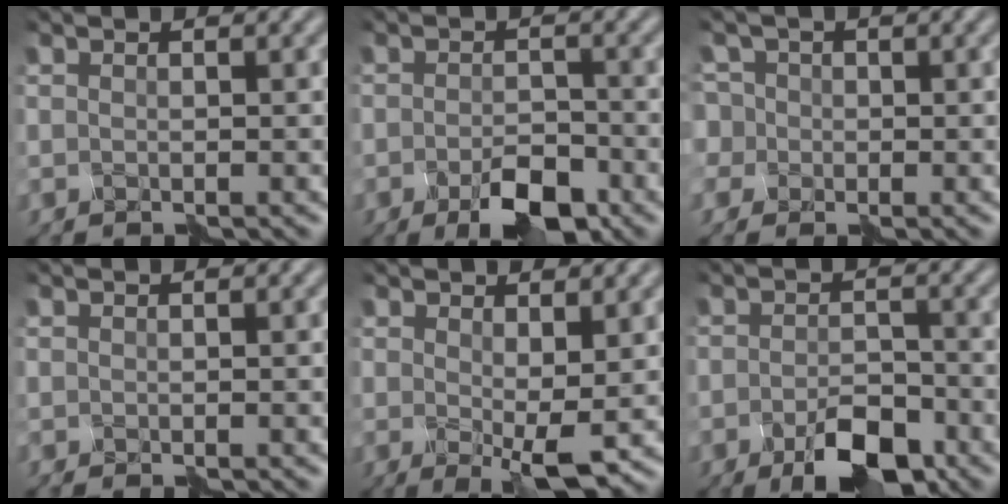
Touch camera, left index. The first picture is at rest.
{"total": 3.3, "force": [-2.3, 1.1, 2.2], "torque": [-0.045, 0.001, -0.040]}
{"total": 4.2, "force": [0.6, 3.9, 1.3], "torque": [-0.047, 0.028, -0.026]}
{"total": 0.0}
{"total": 3.6, "force": [0.2, 1.1, 3.4], "torque": [-0.065, -0.008, 0.005]}
{"total": 4.1, "force": [-2.8, 1.4, 2.6], "torque": [-0.052, 0.002, -0.049]}